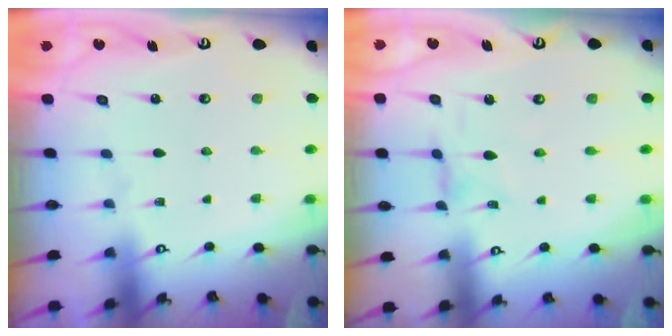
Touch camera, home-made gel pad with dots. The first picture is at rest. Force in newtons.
{"total": 0.0}